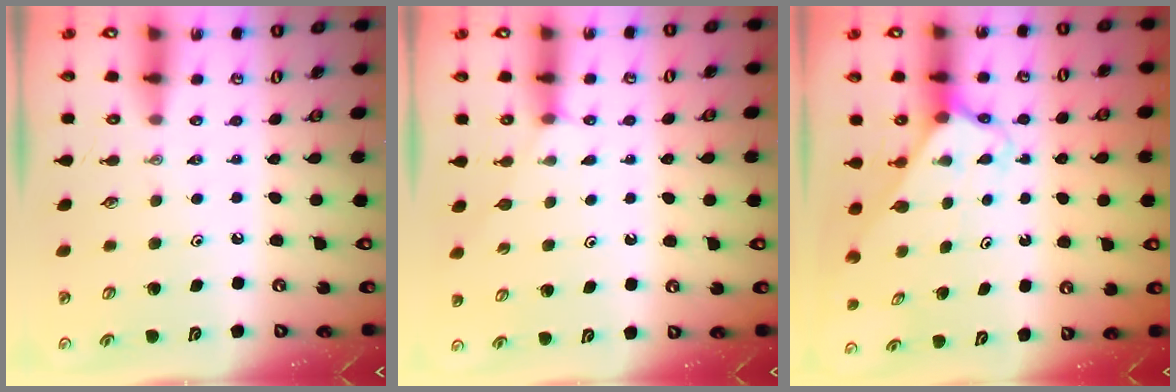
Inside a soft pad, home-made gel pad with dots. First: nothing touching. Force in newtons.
{"total": 4.2, "press": 4.1, "slide": 0.5}
{"total": 2.5, "press": 2.5, "slide": 0.2}